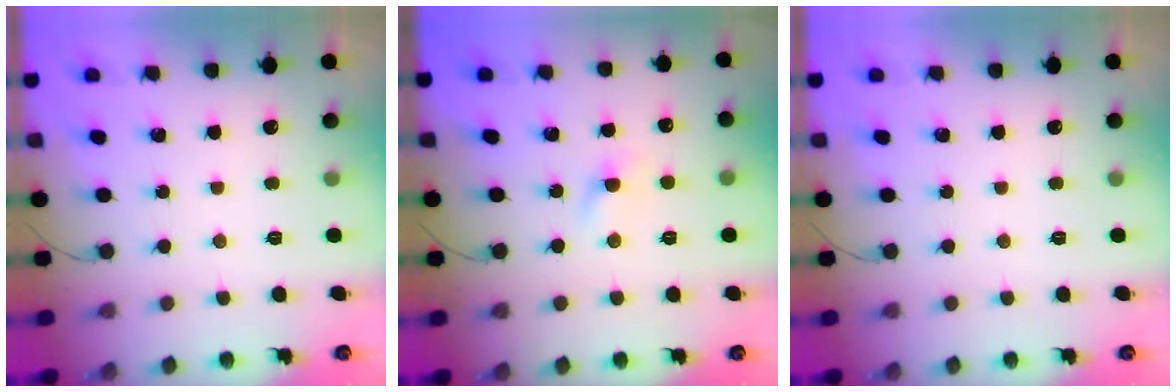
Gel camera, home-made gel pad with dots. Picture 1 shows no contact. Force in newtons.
{"total": 1.6, "press": 1.4, "slide": 0.8}
{"total": 0.0}